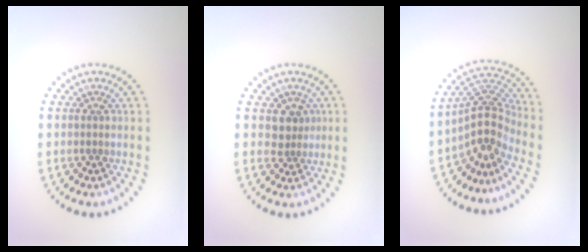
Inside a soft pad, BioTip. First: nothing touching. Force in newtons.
{"total": 2.1, "press": 1.6, "slide": 1.3}
{"total": 4.1, "press": 2.8, "slide": 3.0}